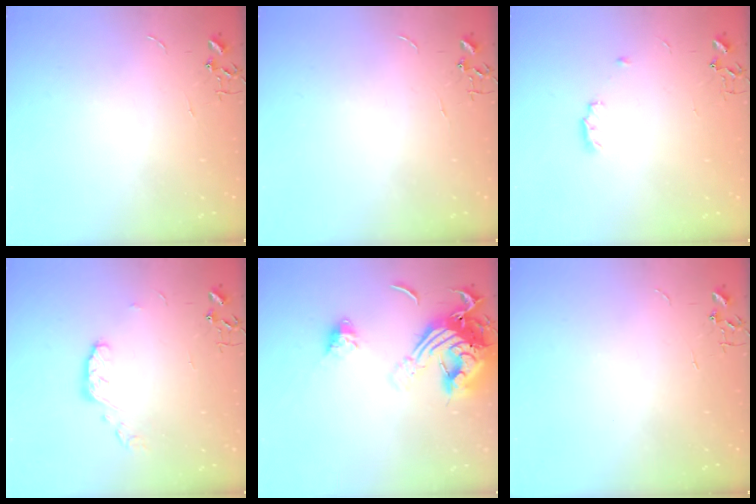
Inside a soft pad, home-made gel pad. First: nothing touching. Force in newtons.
{"total": 0.0}
{"total": 5.5, "press": 5.4, "slide": 0.9}
{"total": 7.5, "press": 7.4, "slide": 0.5}
{"total": 19.1, "press": 19.0, "slide": 1.8}
{"total": 0.0}